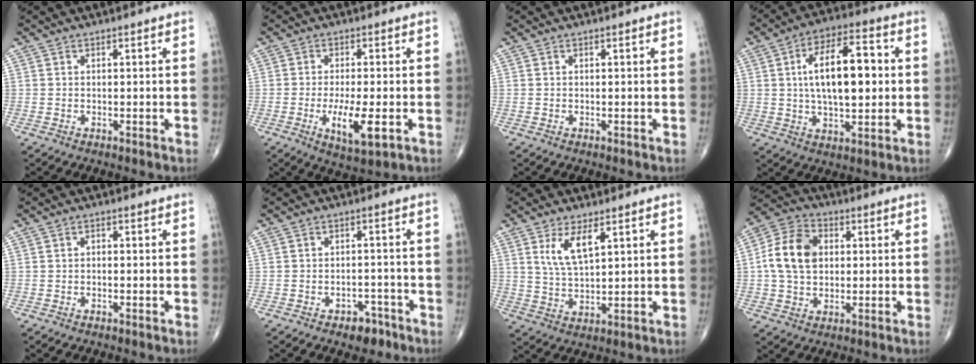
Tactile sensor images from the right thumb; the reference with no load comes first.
{"total": 8.2, "force": [-2.4, 2.5, 7.5], "torque": [-0.137, -0.016, -0.036]}
{"total": 0.0}
{"total": 15.7, "force": [1.7, 7.1, 14.0], "torque": [-0.214, 0.013, 0.025]}
{"total": 0.6, "force": [-0.2, 0.4, 0.4], "torque": [0.000, 0.002, -0.008]}
{"total": 4.4, "force": [-2.9, 2.7, 1.9], "torque": [-0.008, 0.025, -0.035]}
{"total": 6.7, "force": [3.2, 2.3, 5.4], "torque": [-0.104, -0.018, 0.069]}
{"total": 11.5, "force": [1.2, 8.3, 7.8], "torque": [-0.134, 0.016, 0.014]}